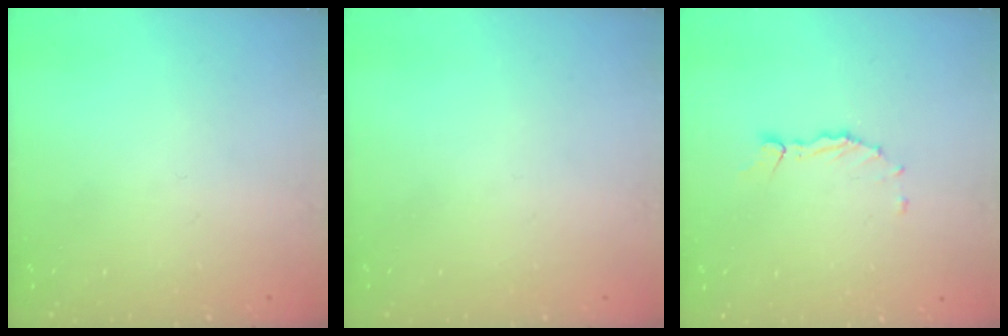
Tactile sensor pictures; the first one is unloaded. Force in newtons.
{"total": 0.0}
{"total": 2.2, "press": 2.2, "slide": 0.2}